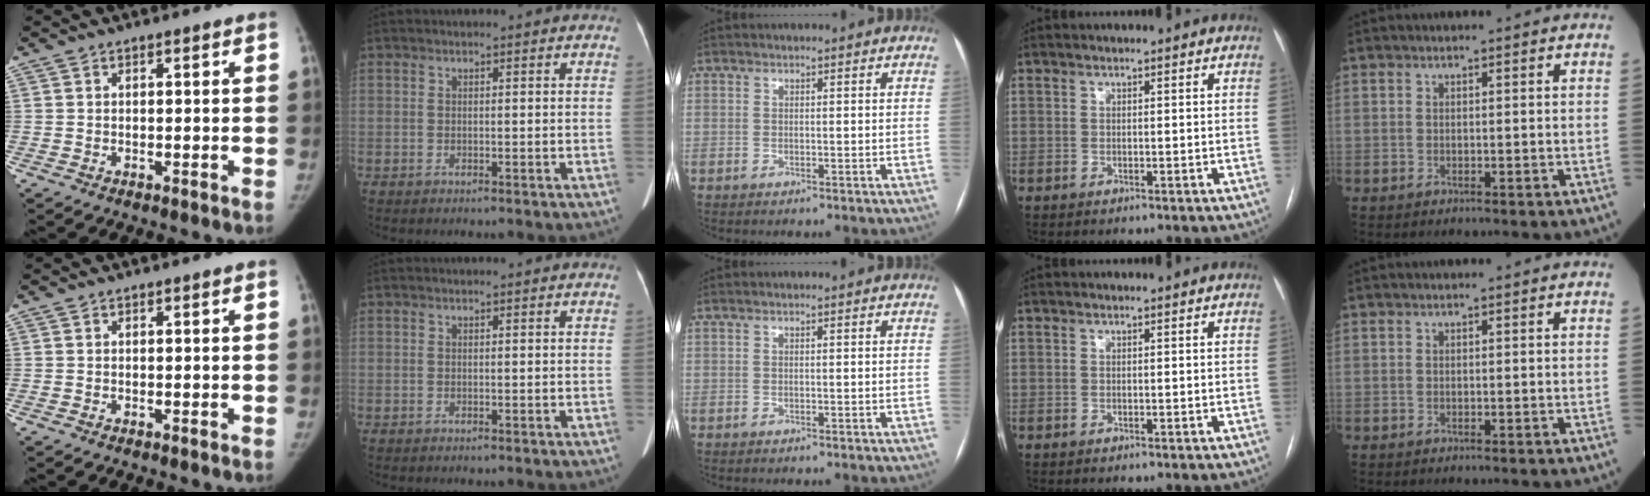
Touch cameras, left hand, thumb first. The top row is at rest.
{}